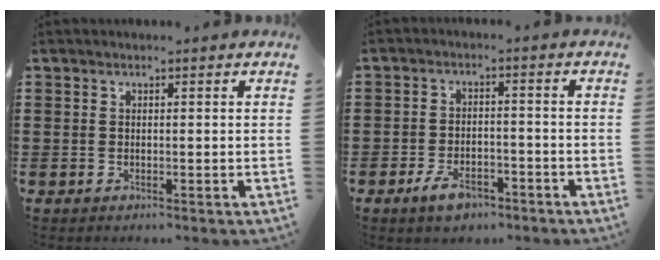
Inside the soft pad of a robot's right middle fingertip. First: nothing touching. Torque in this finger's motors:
{"motor_torque": [0.31, -0.06, 0.19, 0.04]}